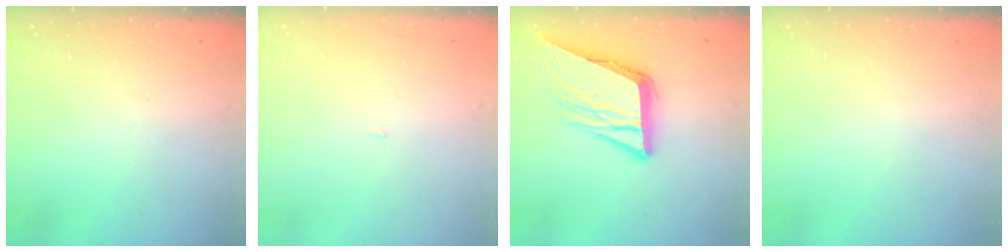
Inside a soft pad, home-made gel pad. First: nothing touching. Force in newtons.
{"total": 1.2, "press": 1.2, "slide": 0.1}
{"total": 13.7, "press": 13.4, "slide": 2.6}
{"total": 0.0}